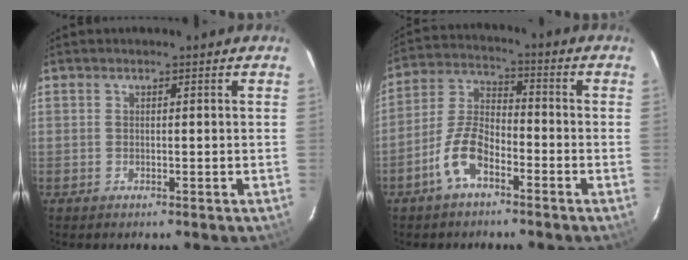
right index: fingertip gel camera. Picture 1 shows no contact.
{"total": 8.5, "force": [-5.0, 3.7, 5.9], "torque": [-0.133, 0.015, -0.098]}